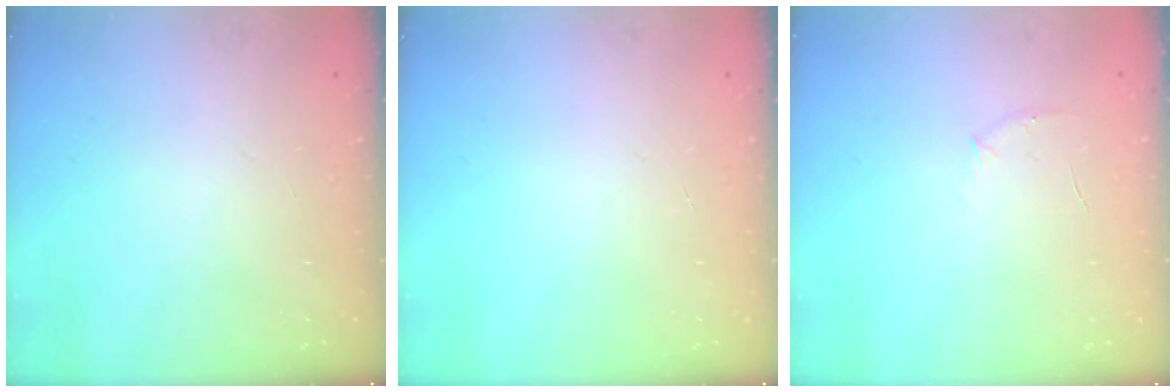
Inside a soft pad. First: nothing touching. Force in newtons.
{"total": 0.0}
{"total": 4.7, "press": 4.4, "slide": 1.4}